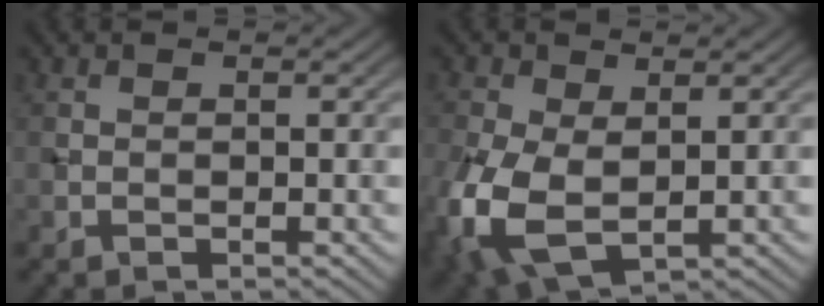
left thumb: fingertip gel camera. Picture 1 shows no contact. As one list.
[{"total": 10.3, "force": [-1.7, 6.2, 8.0], "torque": [-0.234, -0.027, -0.025]}]